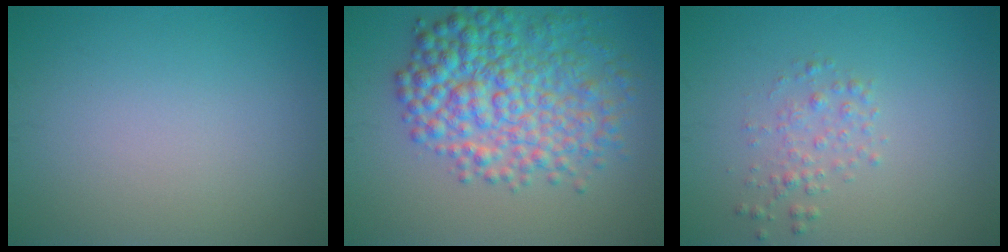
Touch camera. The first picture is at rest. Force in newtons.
{"total": 7.9, "press": 7.9, "slide": 0.1}
{"total": 1.6, "press": 1.6, "slide": 0.0}